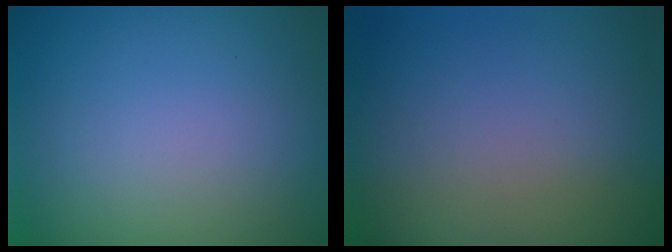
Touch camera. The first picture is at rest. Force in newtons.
{"total": 0.0}